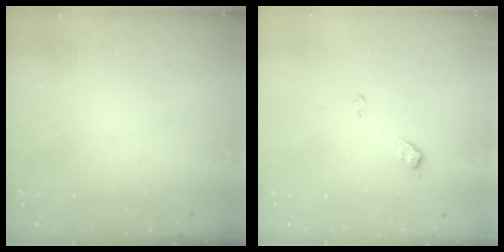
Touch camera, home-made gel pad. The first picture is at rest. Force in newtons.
{"total": 8.0, "press": 8.0, "slide": 0.7}